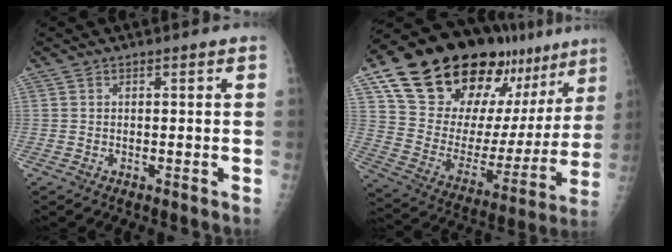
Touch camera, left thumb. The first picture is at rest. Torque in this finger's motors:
{"motor_torque": [0.86, 0.98, 1.47, -1.29, 0.22]}